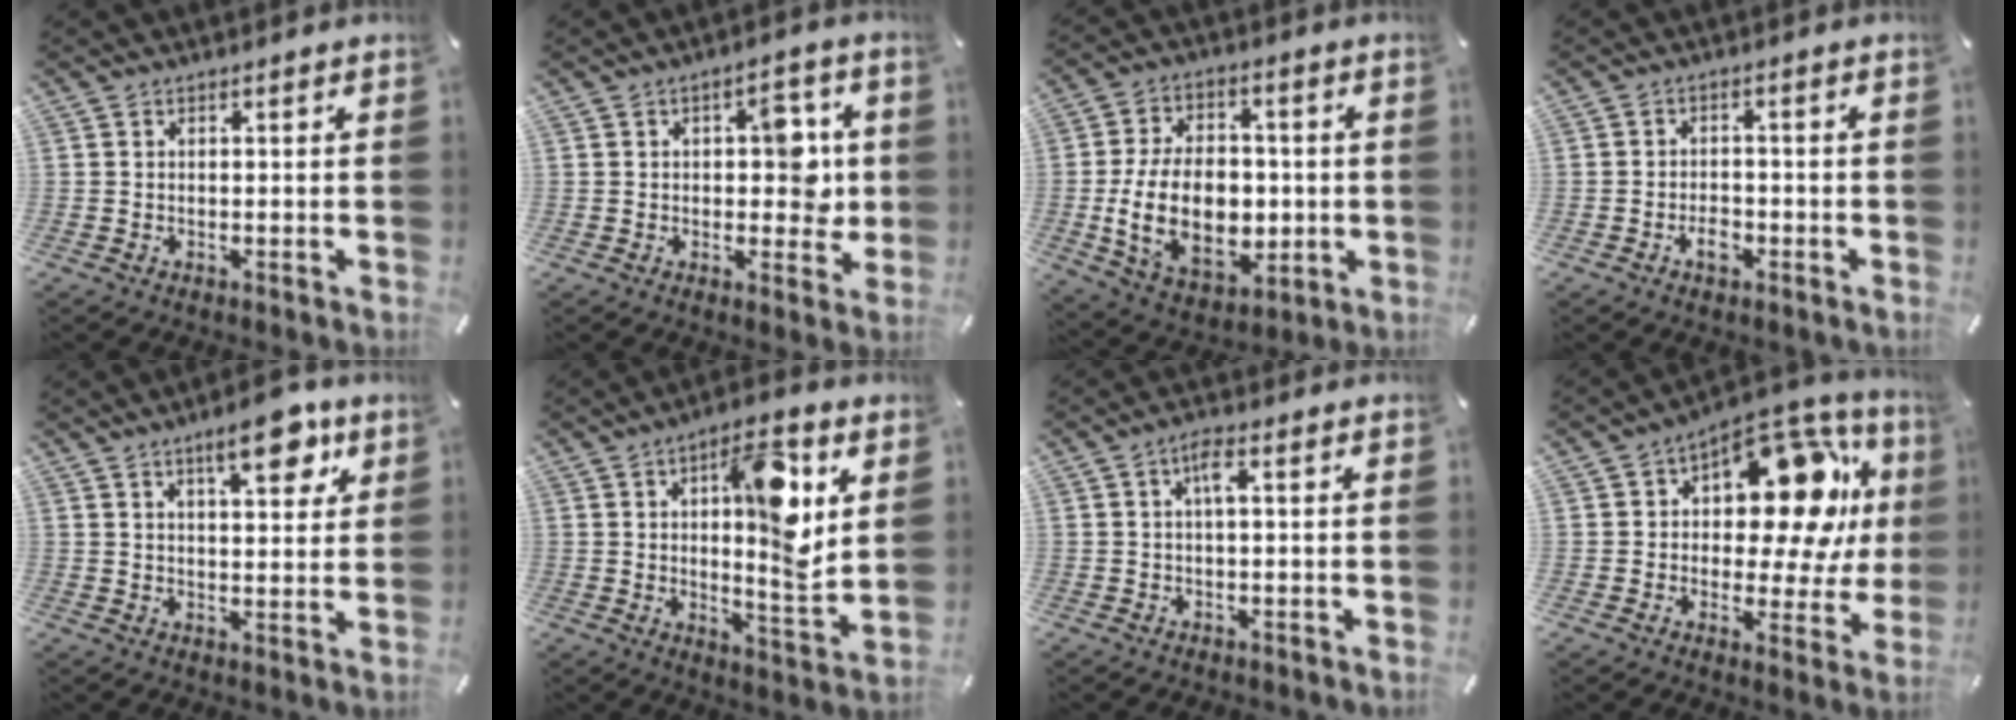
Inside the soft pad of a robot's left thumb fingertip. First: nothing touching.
{"total": 8.9, "force": [0.8, 5.5, 6.9], "torque": [-0.075, -0.003, 0.005]}
{"total": 18.8, "force": [-2.1, 12.9, 13.6], "torque": [-0.259, 0.003, -0.030]}
{"total": 3.7, "force": [-1.9, 2.3, 2.2], "torque": [-0.037, 0.008, -0.031]}
{"total": 10.4, "force": [6.0, 4.1, 7.5], "torque": [-0.093, -0.025, 0.096]}
{"total": 14.6, "force": [5.1, 5.2, 12.7], "torque": [-0.177, -0.020, 0.078]}
{"total": 3.5, "force": [0.5, 0.9, 3.3], "torque": [-0.068, 0.009, 0.006]}
{"total": 19.2, "force": [5.7, 10.7, 14.9], "torque": [-0.188, -0.043, 0.091]}